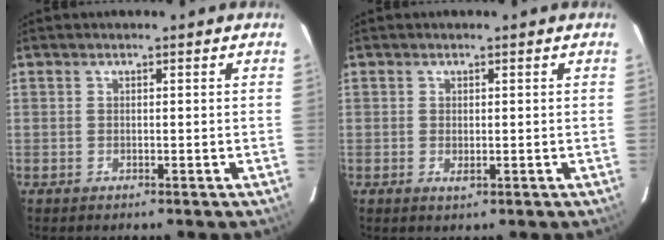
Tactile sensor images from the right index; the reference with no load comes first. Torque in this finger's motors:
{"motor_torque": [0.29, 0.09, 0.06, 0.00]}